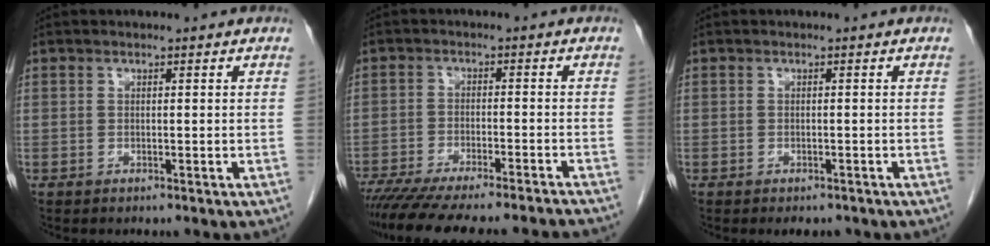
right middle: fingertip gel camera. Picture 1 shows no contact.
{"total": 21.7, "force": [-19.5, 1.5, 9.4], "torque": [-0.135, -0.042, -0.268]}
{"total": 2.6, "force": [-2.1, 1.2, 0.9], "torque": [-0.011, -0.003, -0.024]}